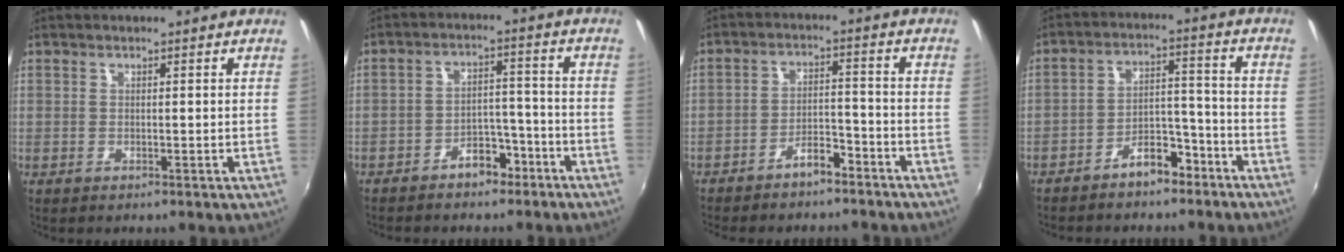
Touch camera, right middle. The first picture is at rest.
{"total": 7.3, "force": [-5.4, 4.0, 2.8], "torque": [-0.057, 0.035, -0.068]}
{"total": 6.9, "force": [-5.9, 2.3, 2.8], "torque": [-0.067, 0.021, -0.086]}
{"total": 8.2, "force": [-6.3, 3.9, 3.6], "torque": [-0.068, 0.041, -0.086]}